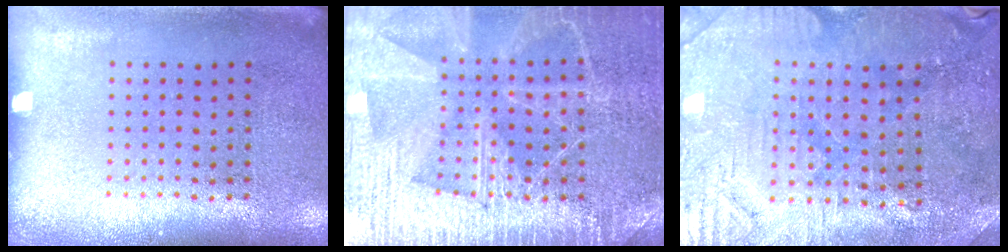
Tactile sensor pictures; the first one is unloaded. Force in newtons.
{"total": 6.6, "press": 6.5, "slide": 0.9}
{"total": 1.4, "press": 1.4, "slide": 0.4}